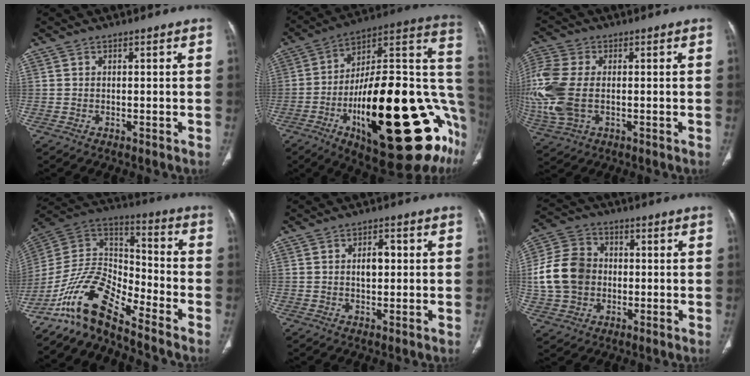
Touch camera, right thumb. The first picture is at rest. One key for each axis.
{"total": 39.9, "fx": -9.3, "fy": 14.5, "fz": 36.0, "tx": -0.434, "ty": 0.031, "tz": -0.133}
{"total": 15.2, "fx": -0.8, "fy": 9.6, "fz": 11.8, "tx": -0.316, "ty": -0.002, "tz": -0.008}
{"total": 13.7, "fx": -11.1, "fy": 3.9, "fz": 7.0, "tx": -0.126, "ty": 0.095, "tz": -0.216}
{"total": 3.8, "fx": 0.5, "fy": 2.2, "fz": 3.0, "tx": -0.041, "ty": 0.007, "tz": 0.008}
{"total": 13.5, "fx": -0.4, "fy": 11.3, "fz": 7.5, "tx": -0.131, "ty": 0.022, "tz": -0.007}